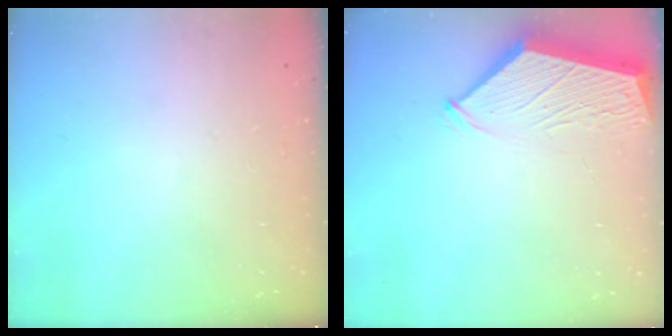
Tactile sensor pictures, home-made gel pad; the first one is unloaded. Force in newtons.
{"total": 2.9, "press": 2.9, "slide": 0.4}